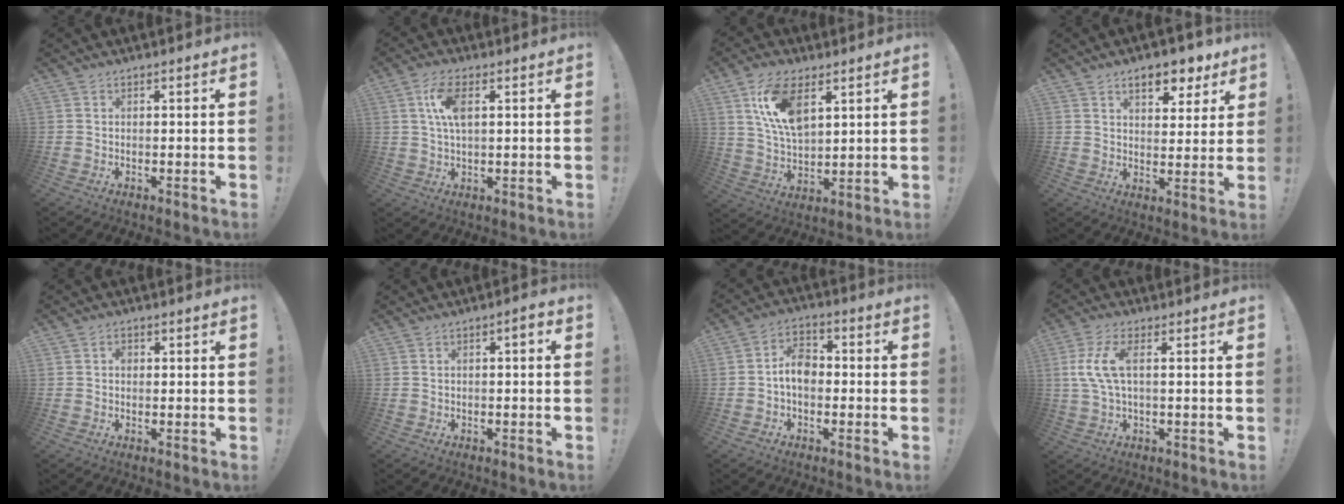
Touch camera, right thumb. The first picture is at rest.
{"total": 8.1, "force": [2.2, 3.5, 7.0], "torque": [-0.134, 0.001, 0.037]}
{"total": 13.4, "force": [6.3, 7.1, 9.4], "torque": [-0.186, -0.009, 0.116]}
{"total": 9.7, "force": [5.9, 4.8, 6.1], "torque": [-0.074, -0.029, 0.101]}
{"total": 1.6, "force": [0.0, 1.3, 0.9], "torque": [-0.016, 0.006, -0.002]}
{"total": 2.0, "force": [-1.0, 0.5, 1.6], "torque": [-0.027, 0.009, -0.020]}
{"total": 7.8, "force": [-1.2, 5.1, 5.7], "torque": [-0.111, 0.014, -0.020]}
{"total": 8.6, "force": [1.2, 3.2, 7.9], "torque": [-0.156, -0.002, 0.022]}